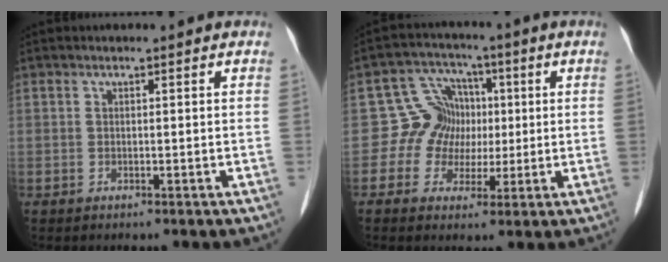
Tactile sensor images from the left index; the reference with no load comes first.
{"total": 7.2, "force": [0.2, 7.1, 1.2], "torque": [-0.014, 0.031, 0.001]}